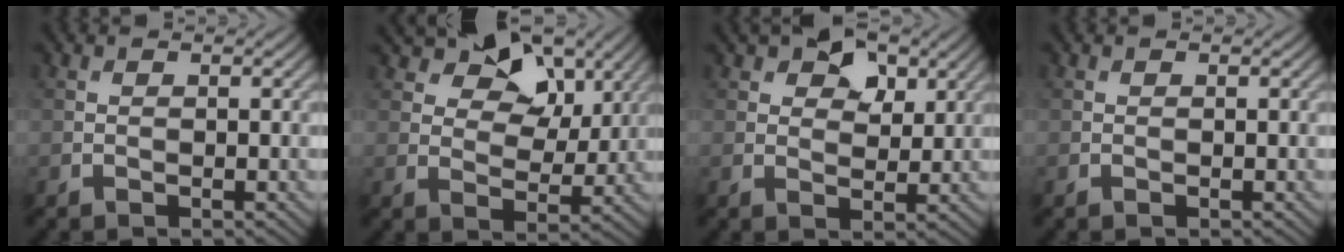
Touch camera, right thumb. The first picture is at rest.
{"total": 10.4, "force": [6.5, 5.8, 5.7], "torque": [-0.092, -0.004, 0.099]}
{"total": 5.8, "force": [3.3, 3.4, 3.4], "torque": [-0.048, -0.001, 0.054]}
{"total": 0.0}